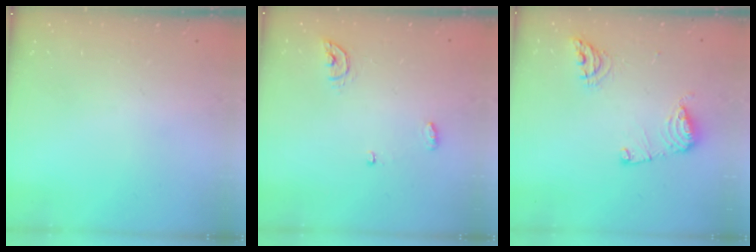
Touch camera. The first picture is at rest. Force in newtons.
{"total": 4.8, "press": 4.8, "slide": 0.4}
{"total": 10.2, "press": 10.1, "slide": 1.2}